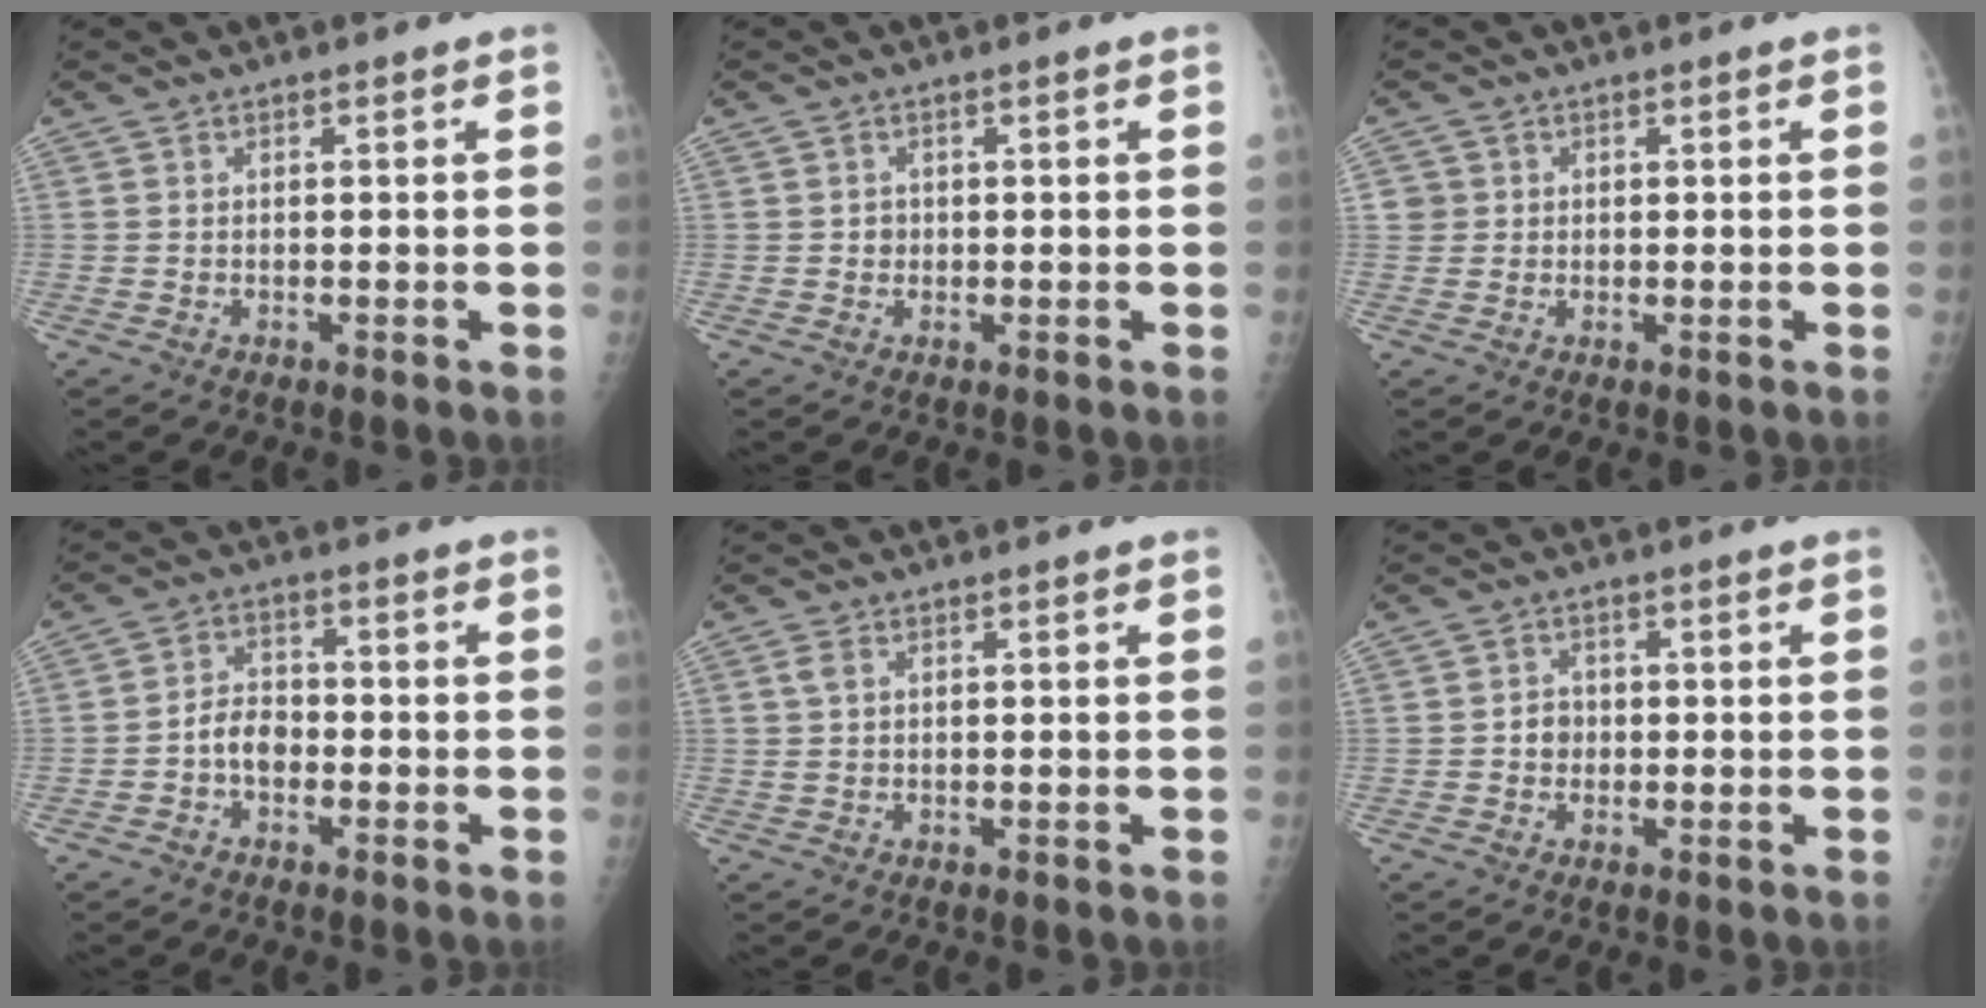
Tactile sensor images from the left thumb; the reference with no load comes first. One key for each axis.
{"total": 1.1, "fx": -0.1, "fy": 1.1, "fz": 0.3, "tx": 0.002, "ty": 0.004, "tz": -0.001}
{"total": 2.1, "fx": 0.3, "fy": 2.1, "fz": 0.0, "tx": 0.020, "ty": 0.005, "tz": 0.002}
{"total": 4.7, "fx": -1.8, "fy": 3.3, "fz": 2.8, "tx": -0.033, "ty": 0.023, "tz": -0.040}
{"total": 1.6, "fx": 0.6, "fy": 0.9, "fz": 1.2, "tx": -0.028, "ty": 0.004, "tz": 0.013}
{"total": 2.3, "fx": -0.3, "fy": 2.1, "fz": 0.9, "tx": 0.002, "ty": 0.008, "tz": -0.008}